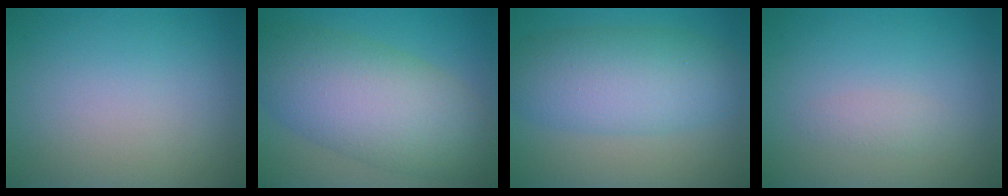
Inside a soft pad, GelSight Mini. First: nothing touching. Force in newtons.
{"total": 10.0, "press": 10.0, "slide": 0.1}
{"total": 7.1, "press": 7.1, "slide": 0.0}
{"total": 1.0, "press": 1.0, "slide": 0.1}